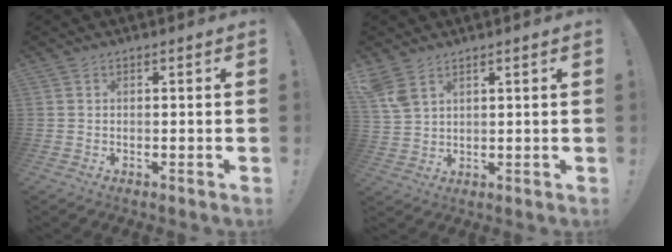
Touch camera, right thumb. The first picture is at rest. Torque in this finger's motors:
{"motor_torque": [0.15, 0.05, 0.59, 0.43, 0.01]}